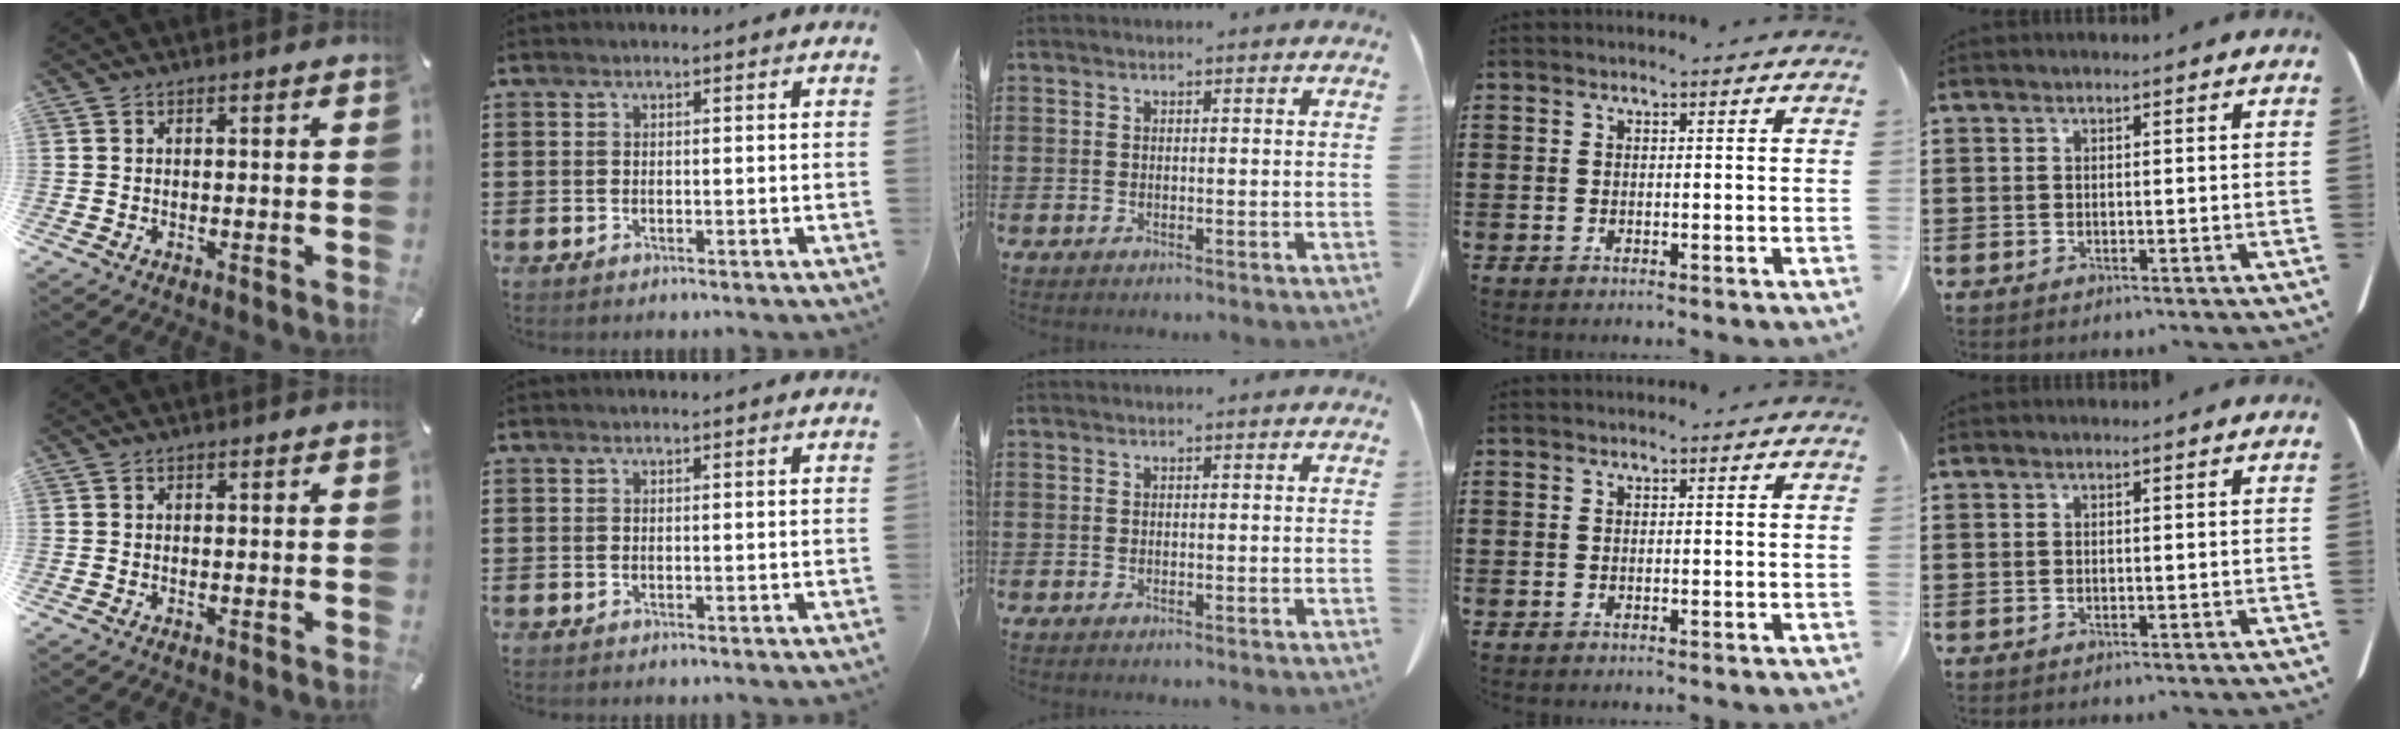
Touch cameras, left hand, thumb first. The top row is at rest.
{}